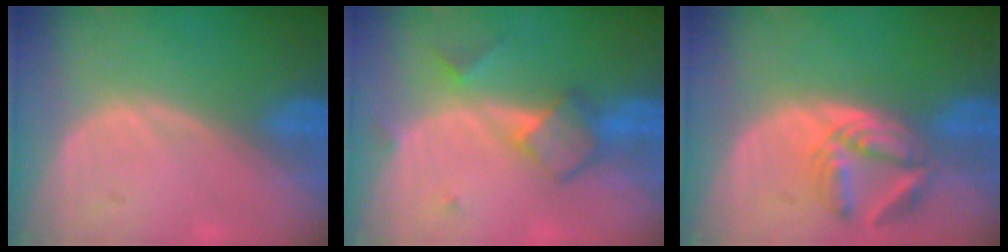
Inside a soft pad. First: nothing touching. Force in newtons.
{"total": 5.1, "press": 5.1, "slide": 0.6}
{"total": 5.6, "press": 5.6, "slide": 0.8}